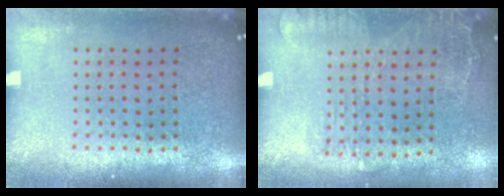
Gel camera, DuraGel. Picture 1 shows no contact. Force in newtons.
{"total": 1.7, "press": 1.2, "slide": 1.1}